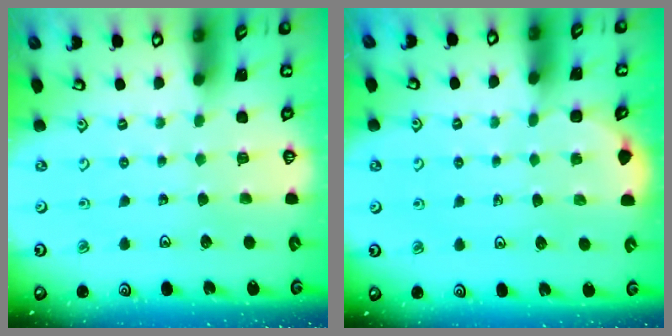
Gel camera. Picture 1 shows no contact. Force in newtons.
{"total": 1.8, "press": 1.8, "slide": 0.1}